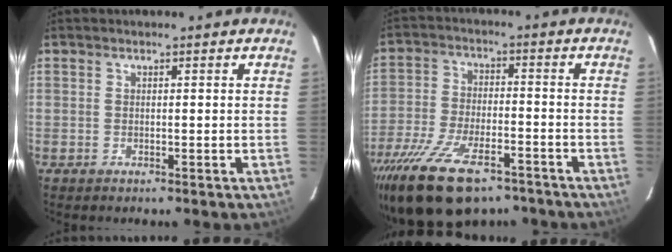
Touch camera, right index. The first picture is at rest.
{"total": 19.7, "force": [-13.5, 8.2, 11.8], "torque": [-0.251, -0.042, -0.228]}